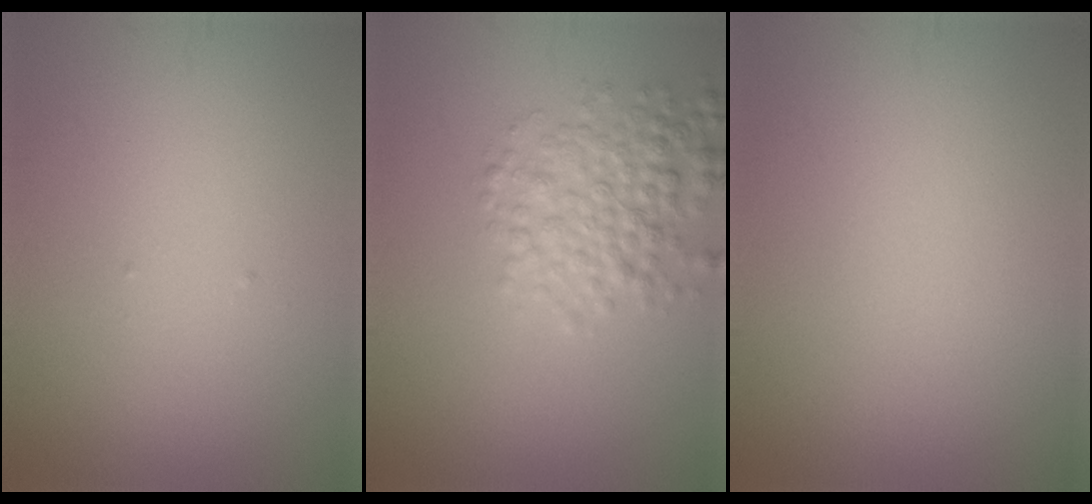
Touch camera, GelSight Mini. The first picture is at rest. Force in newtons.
{"total": 4.1, "press": 4.1, "slide": 0.1}
{"total": 0.0}